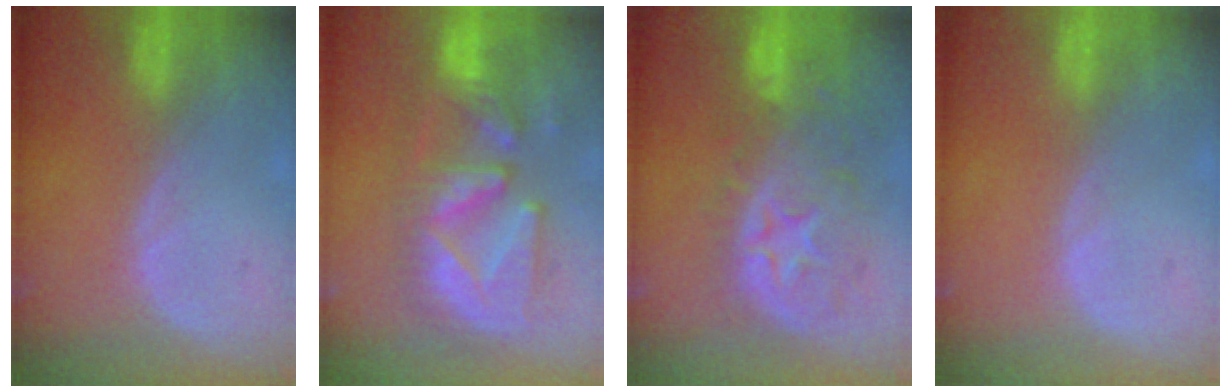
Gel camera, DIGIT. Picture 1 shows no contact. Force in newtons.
{"total": 12.0, "press": 11.0, "slide": 4.8}
{"total": 11.1, "press": 9.8, "slide": 5.1}
{"total": 0.0}